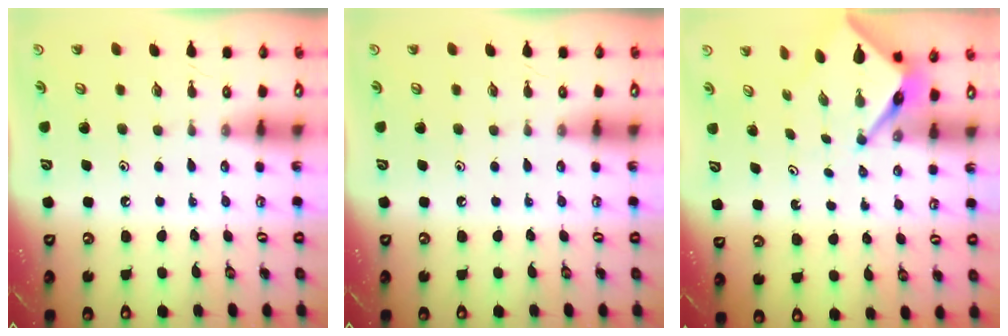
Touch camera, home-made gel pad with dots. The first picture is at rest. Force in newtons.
{"total": 0.0}
{"total": 5.0, "press": 5.0, "slide": 0.2}